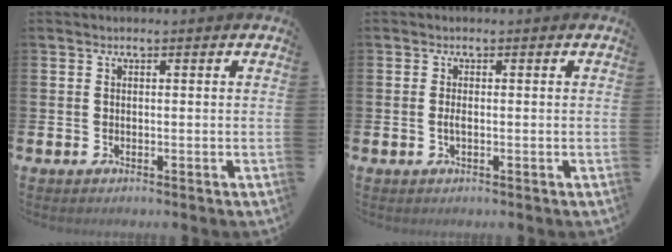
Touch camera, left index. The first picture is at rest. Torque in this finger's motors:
{"motor_torque": [0.19, -0.08, 0.00, 0.01]}